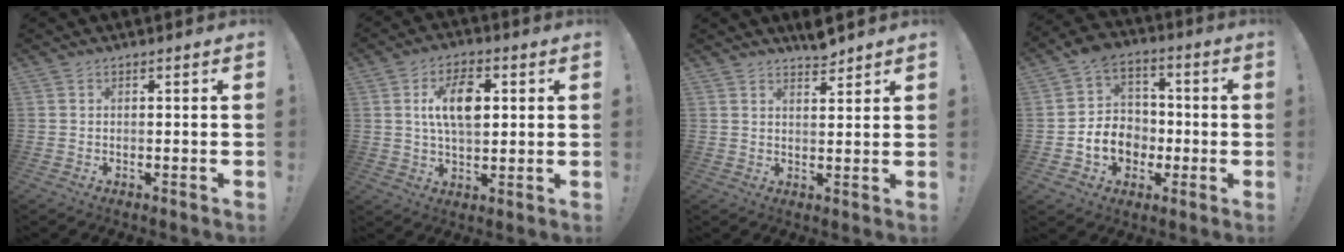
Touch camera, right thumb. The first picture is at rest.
{"total": 12.0, "force": [2.8, 7.1, 9.3], "torque": [-0.140, 0.010, 0.048]}
{"total": 4.0, "force": [3.7, 0.6, 1.1], "torque": [0.002, -0.028, 0.062]}
{"total": 12.4, "force": [-2.9, 10.5, 5.9], "torque": [-0.090, 0.025, -0.045]}